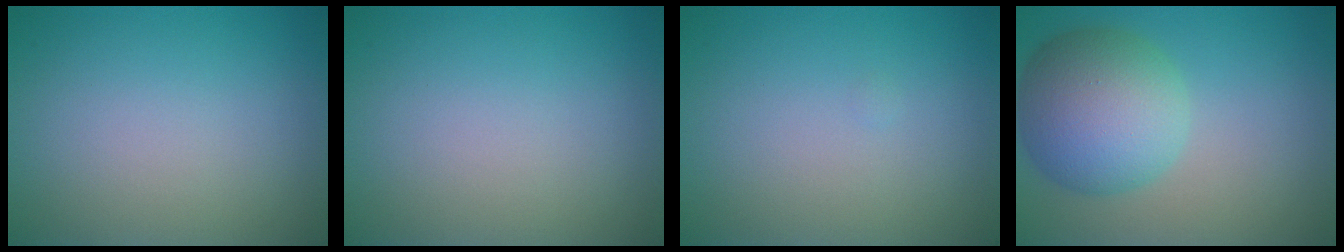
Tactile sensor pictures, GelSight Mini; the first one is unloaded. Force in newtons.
{"total": 0.0}
{"total": 0.0}
{"total": 8.0, "press": 8.0, "slide": 0.4}